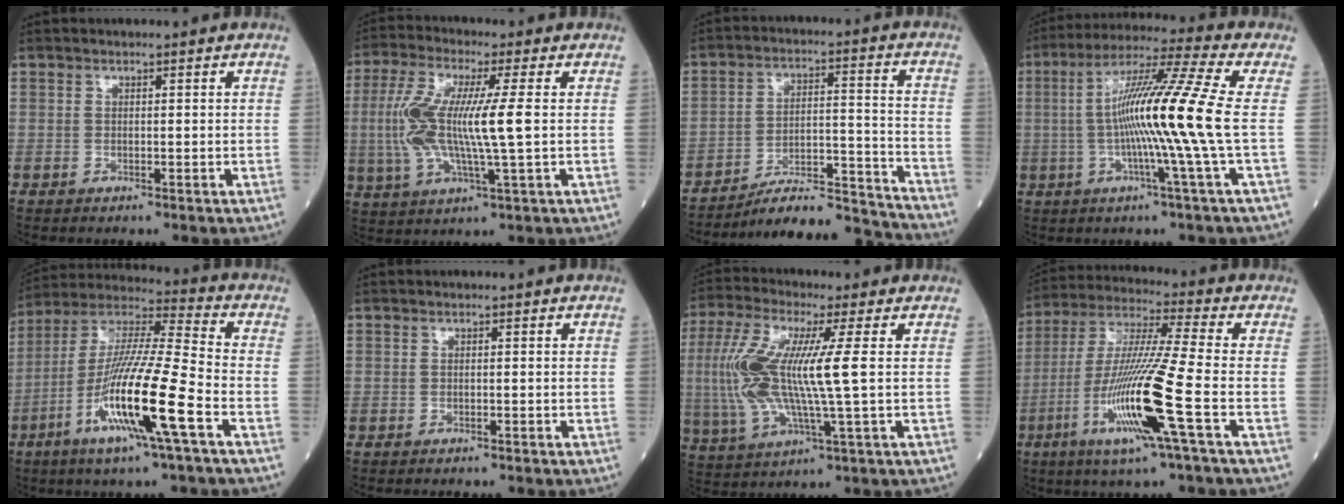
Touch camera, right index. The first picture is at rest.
{"total": 12.0, "force": [0.4, 1.2, 12.0], "torque": [-0.260, 0.005, 0.004]}
{"total": 15.1, "force": [-14.8, -0.2, 2.8], "torque": [-0.033, 0.032, -0.231]}
{"total": 14.3, "force": [-0.8, -2.9, 14.0], "torque": [-0.247, 0.000, -0.024]}
{"total": 17.5, "force": [-6.6, -0.1, 16.2], "torque": [-0.323, -0.016, -0.130]}
{"total": 1.8, "force": [-1.7, 0.2, 0.7], "torque": [-0.010, -0.001, -0.020]}
{"total": 13.5, "force": [0.8, 1.2, 13.5], "torque": [-0.305, 0.003, 0.012]}
{"total": 16.4, "force": [-5.8, -1.1, 15.3], "torque": [-0.317, -0.022, -0.116]}